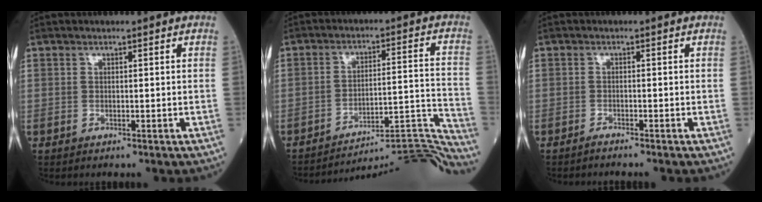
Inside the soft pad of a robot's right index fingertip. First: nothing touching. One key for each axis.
{"total": 16.5, "fx": -16.1, "fy": -2.5, "fz": 2.2, "tx": 0.001, "ty": 0.038, "tz": -0.229}
{"total": 1.1, "fx": -1.0, "fy": -0.2, "fz": 0.3, "tx": -0.008, "ty": 0.001, "tz": -0.015}